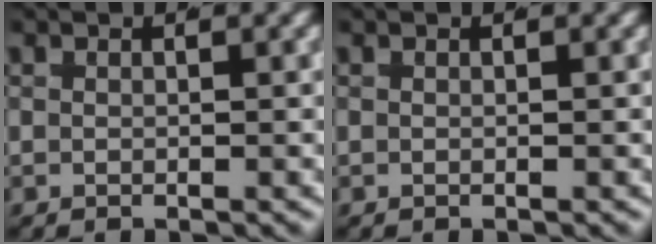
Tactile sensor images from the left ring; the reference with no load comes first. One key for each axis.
{"total": 0.0}